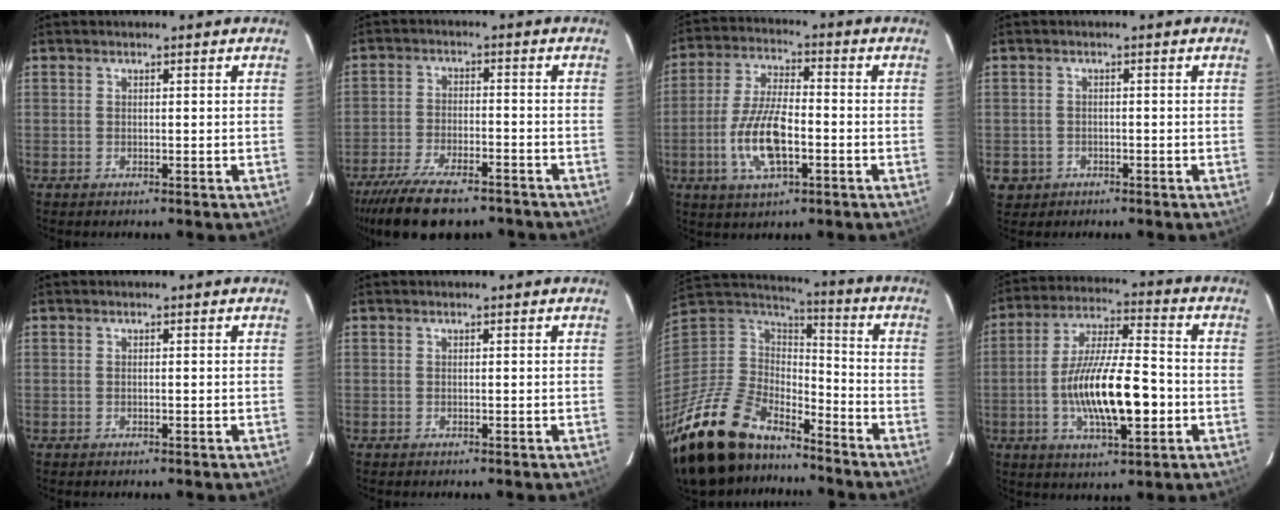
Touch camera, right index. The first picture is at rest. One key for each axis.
{"total": 16.6, "fx": -13.0, "fy": 5.5, "fz": 8.8, "tx": -0.187, "ty": -0.033, "tz": -0.205}
{"total": 11.7, "fx": -3.6, "fy": 4.3, "fz": 10.3, "tx": -0.212, "ty": -0.003, "tz": -0.067}
{"total": 4.2, "fx": -1.5, "fy": 3.8, "fz": 1.1, "tx": -0.041, "ty": 0.006, "tz": -0.016}
{"total": 0.0}
{"total": 0.0}
{"total": 27.6, "fx": -19.8, "fy": 12.9, "fz": 14.3, "tx": -0.319, "ty": -0.021, "tz": -0.330}
{"total": 16.4, "fx": -3.7, "fy": 4.5, "fz": 15.3, "tx": -0.283, "ty": -0.002, "tz": -0.062}